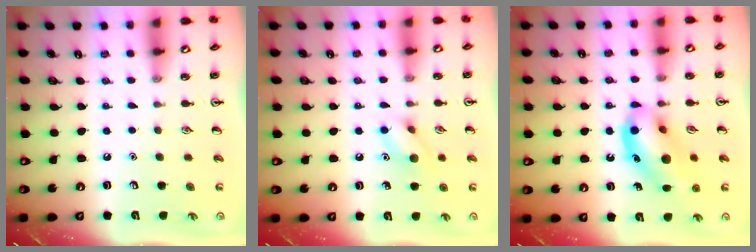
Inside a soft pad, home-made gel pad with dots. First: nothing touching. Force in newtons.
{"total": 8.7, "press": 8.6, "slide": 0.6}
{"total": 13.7, "press": 13.5, "slide": 1.9}